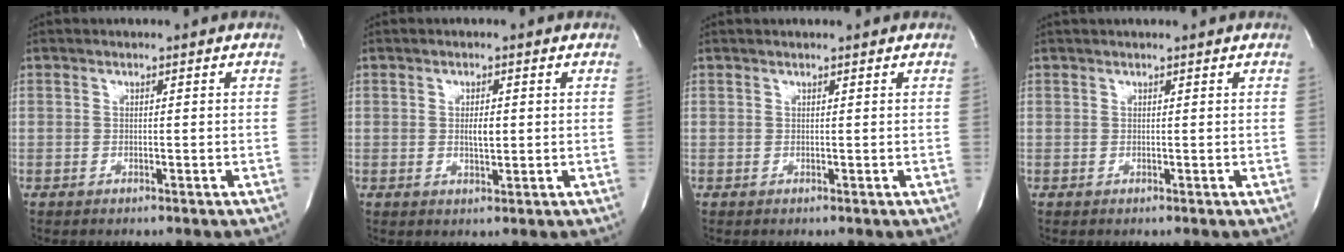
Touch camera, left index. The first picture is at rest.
{"total": 2.3, "force": [0.3, 0.7, 2.2], "torque": [-0.038, -0.002, 0.006]}
{"total": 1.9, "force": [1.8, 0.1, 0.6], "torque": [-0.013, 0.015, 0.021]}
{"total": 3.0, "force": [2.8, 0.1, 1.1], "torque": [-0.012, 0.025, 0.035]}